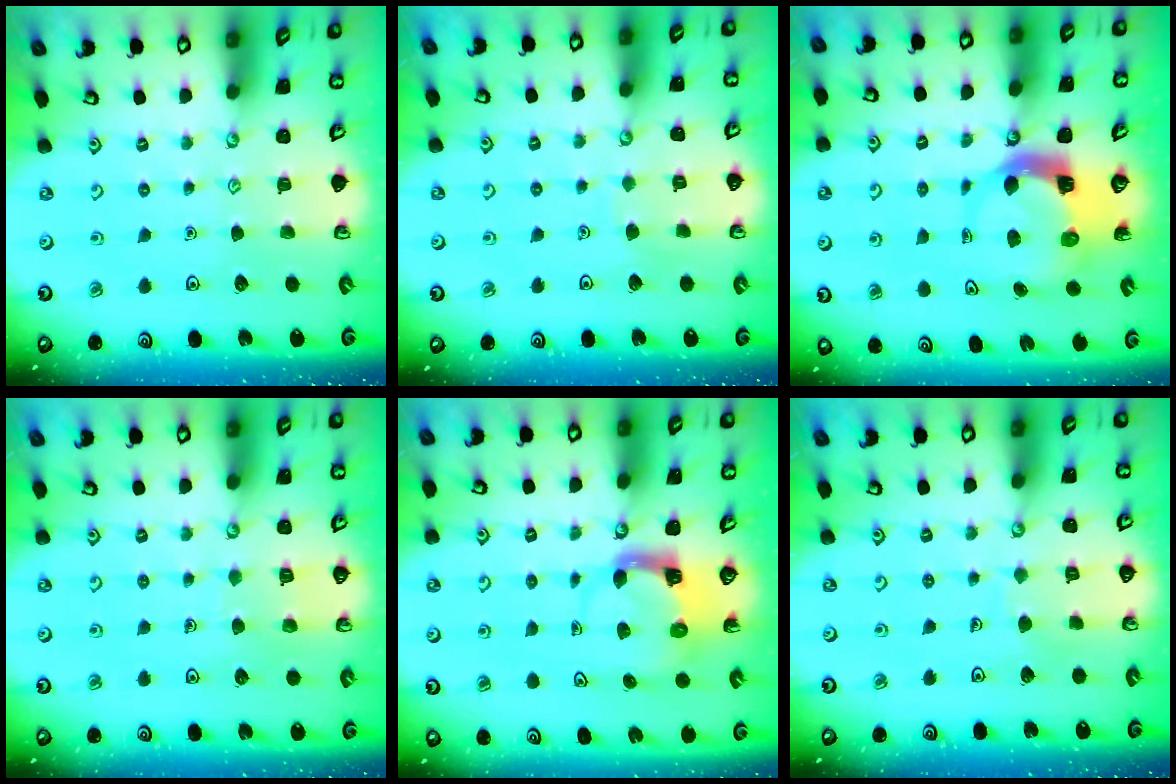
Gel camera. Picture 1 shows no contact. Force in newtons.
{"total": 2.7, "press": 2.7, "slide": 0.1}
{"total": 5.8, "press": 5.7, "slide": 0.7}
{"total": 4.2, "press": 4.2, "slide": 0.3}
{"total": 3.8, "press": 3.8, "slide": 0.4}
{"total": 5.0, "press": 4.9, "slide": 0.4}